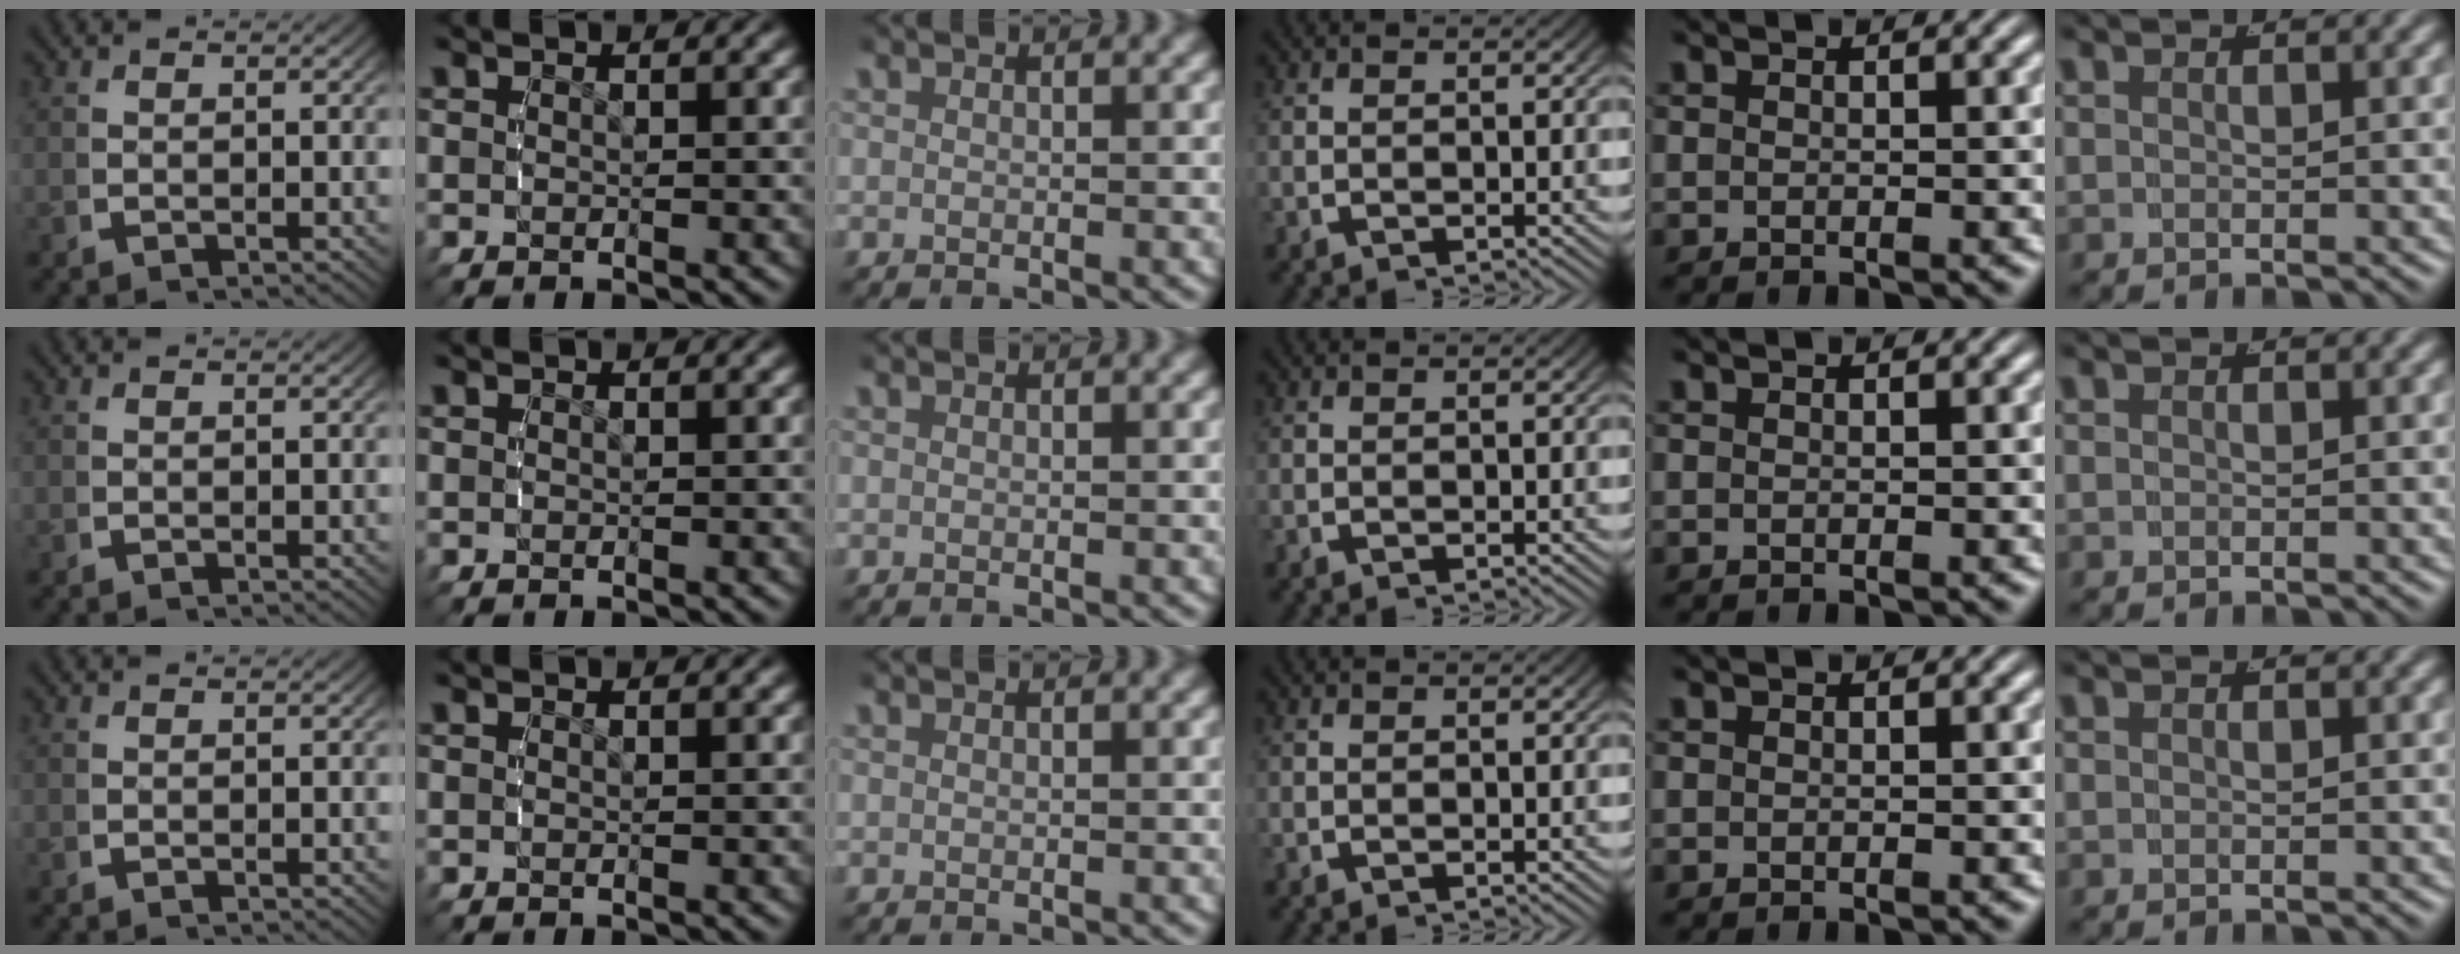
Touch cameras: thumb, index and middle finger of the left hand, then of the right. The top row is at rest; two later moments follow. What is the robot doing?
{"motion": "reach", "object": "measuring cup"}